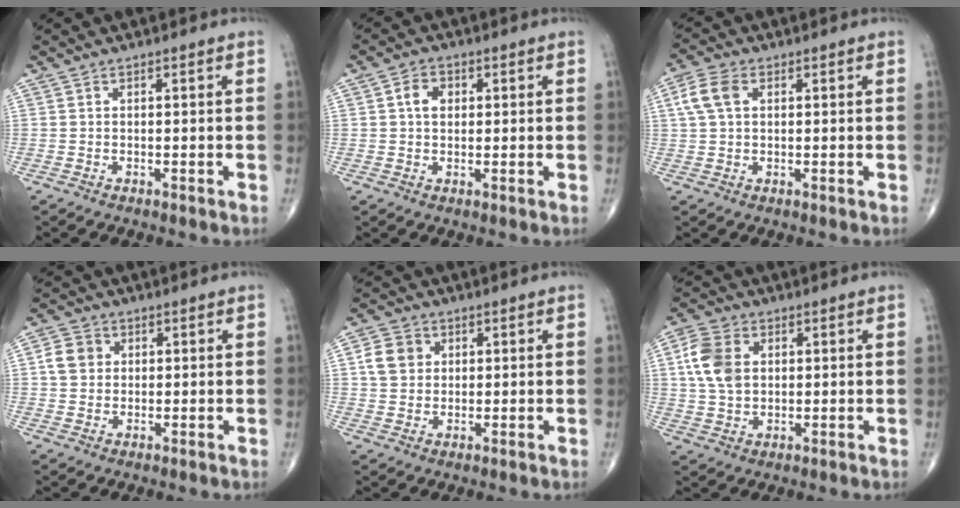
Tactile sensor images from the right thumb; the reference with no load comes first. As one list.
[{"total": 3.9, "force": [0.9, 2.9, 2.5], "torque": [-0.035, 0.007, 0.011]}, {"total": 5.8, "force": [1.7, 3.6, 4.2], "torque": [-0.095, 0.012, 0.032]}, {"total": 4.9, "force": [0.9, 4.3, 2.2], "torque": [-0.029, 0.006, 0.011]}, {"total": 5.9, "force": [1.4, 5.1, 2.7], "torque": [-0.032, 0.001, 0.021]}, {"total": 9.1, "force": [1.9, 6.5, 6.1], "torque": [-0.114, 0.004, 0.036]}]